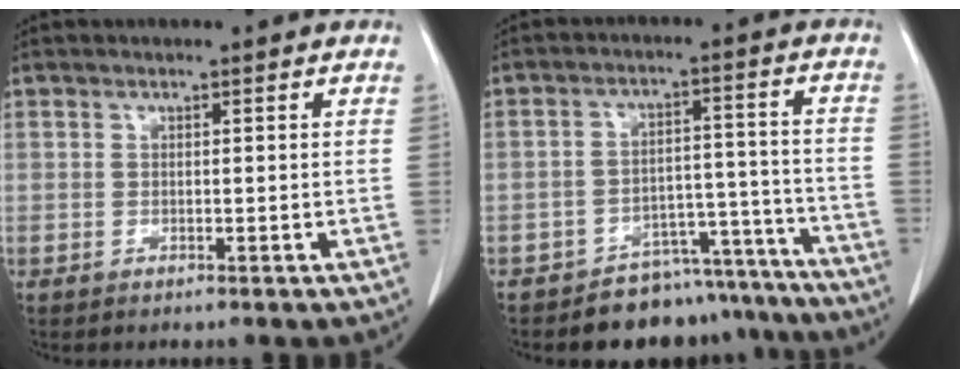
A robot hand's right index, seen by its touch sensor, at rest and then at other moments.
{"total": 11.2, "force": [-10.1, 4.8, 0.7], "torque": [0.032, 0.056, -0.134]}